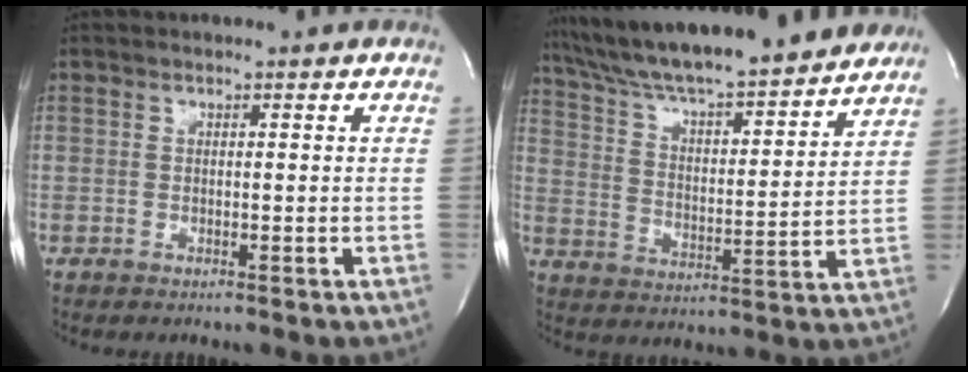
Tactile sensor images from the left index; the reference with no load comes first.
{"total": 22.0, "force": [19.4, 2.3, 10.0], "torque": [-0.174, 0.016, 0.296]}